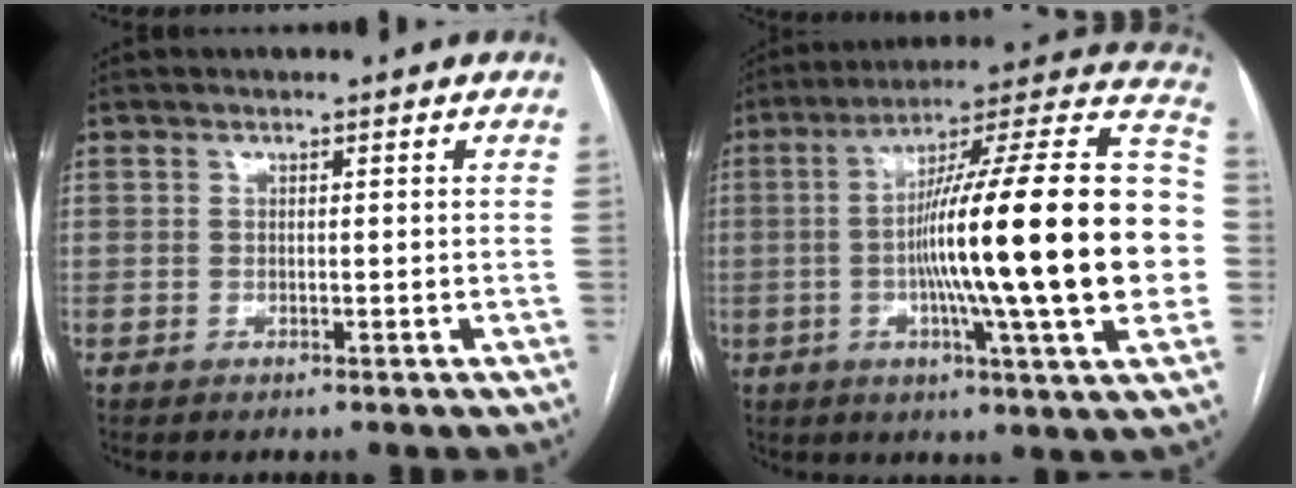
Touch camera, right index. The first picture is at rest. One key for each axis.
{"total": 29.6, "fx": -2.1, "fy": 1.0, "fz": 29.5, "tx": -0.380, "ty": 0.013, "tz": -0.054}